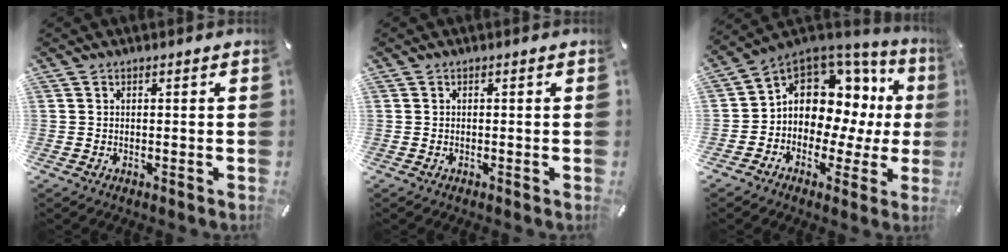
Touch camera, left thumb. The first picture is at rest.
{"total": 0.0}
{"total": 9.6, "force": [2.7, 8.0, 4.5], "torque": [-0.076, -0.040, 0.052]}